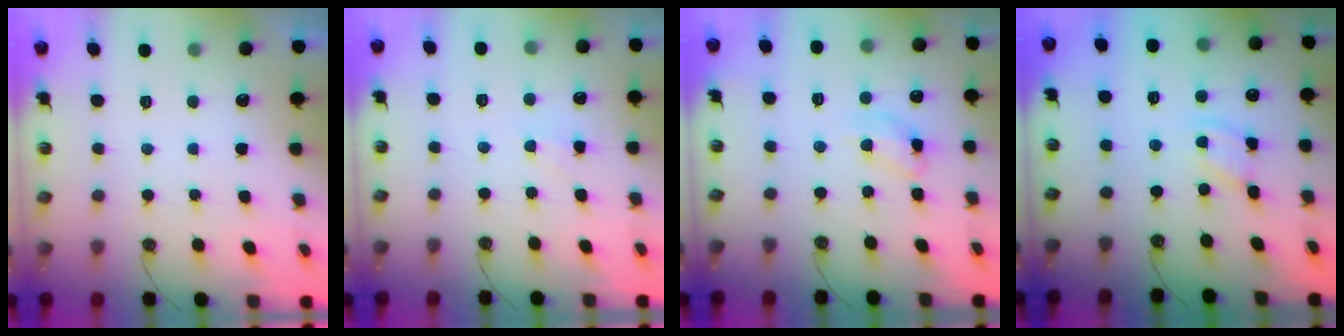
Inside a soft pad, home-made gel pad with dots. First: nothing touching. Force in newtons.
{"total": 3.8, "press": 3.7, "slide": 0.5}
{"total": 10.6, "press": 10.6, "slide": 0.8}
{"total": 1.8, "press": 1.8, "slide": 0.3}